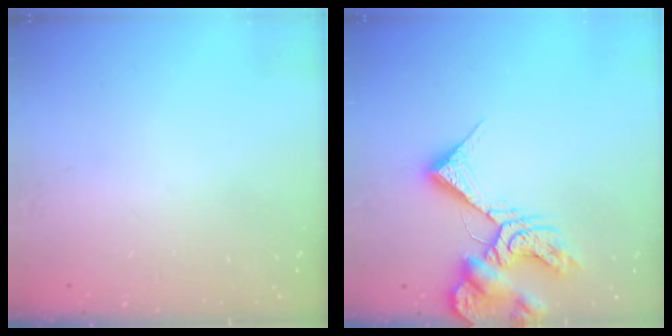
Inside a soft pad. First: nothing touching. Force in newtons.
{"total": 12.5, "press": 12.4, "slide": 1.5}